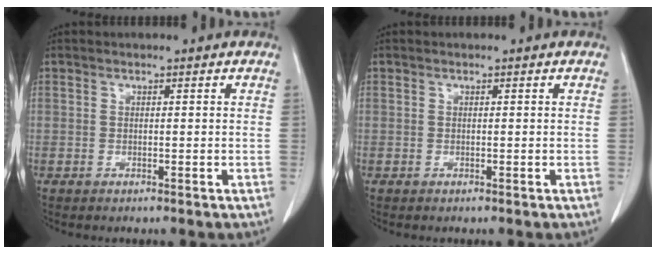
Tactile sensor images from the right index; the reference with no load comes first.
{"total": 0.0}